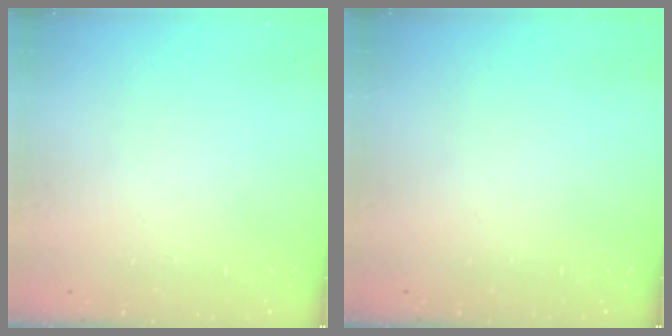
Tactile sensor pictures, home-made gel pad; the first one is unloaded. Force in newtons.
{"total": 0.0}